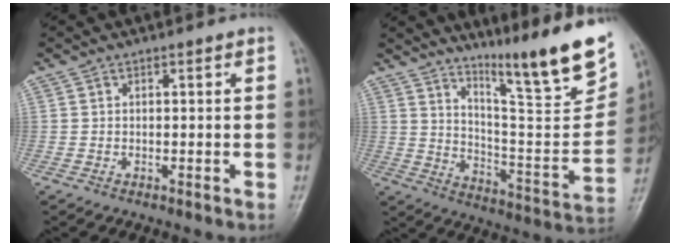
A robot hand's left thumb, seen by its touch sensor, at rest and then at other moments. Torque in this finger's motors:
{"motor_torque": [0.71, 0.09, 1.38, -1.39, 0.19]}